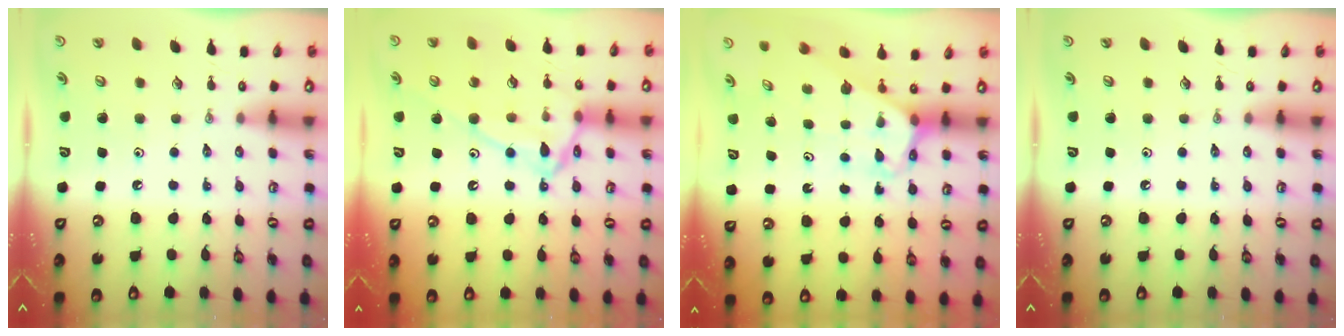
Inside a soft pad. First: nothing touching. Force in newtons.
{"total": 15.6, "press": 15.5, "slide": 1.4}
{"total": 3.2, "press": 3.2, "slide": 0.2}
{"total": 0.0}